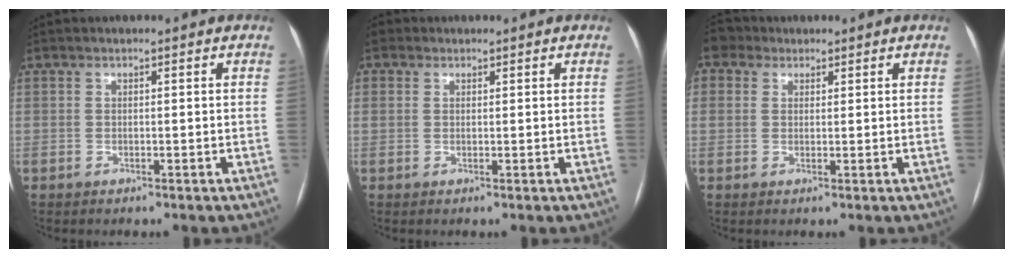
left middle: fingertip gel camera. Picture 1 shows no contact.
{"total": 2.0, "force": [-1.1, -1.3, -1.0], "torque": [0.039, -0.012, -0.024]}
{"total": 0.9, "force": [0.6, 0.3, -0.6], "torque": [0.025, 0.008, 0.011]}